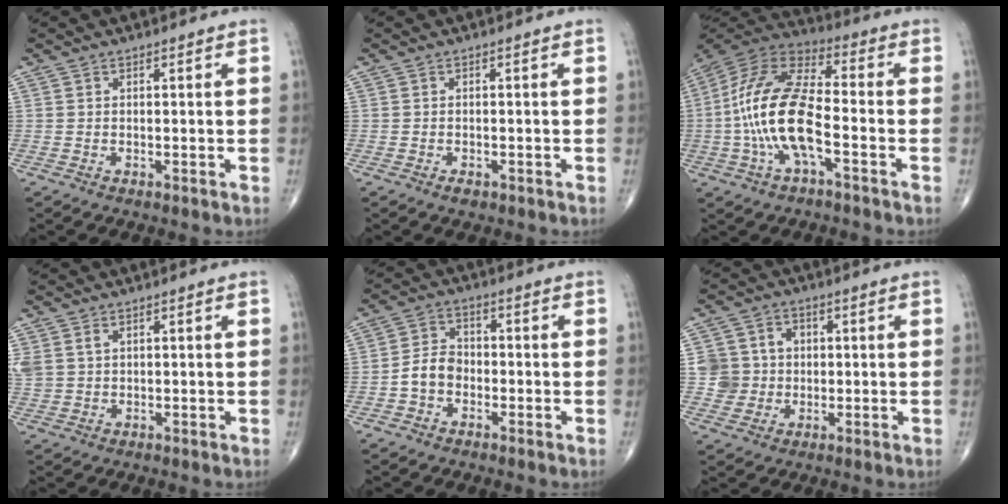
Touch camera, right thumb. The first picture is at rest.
{"total": 1.2, "force": [-0.7, 0.7, 0.7], "torque": [-0.009, 0.003, -0.008]}
{"total": 17.4, "force": [-3.7, 7.0, 15.5], "torque": [-0.324, 0.039, -0.072]}
{"total": 4.5, "force": [1.6, 3.1, 2.7], "torque": [-0.073, 0.010, 0.044]}
{"total": 5.5, "force": [-1.8, 4.2, 3.1], "torque": [-0.045, 0.025, -0.042]}
{"total": 7.4, "force": [0.4, 7.2, 1.6], "torque": [0.004, 0.009, 0.006]}